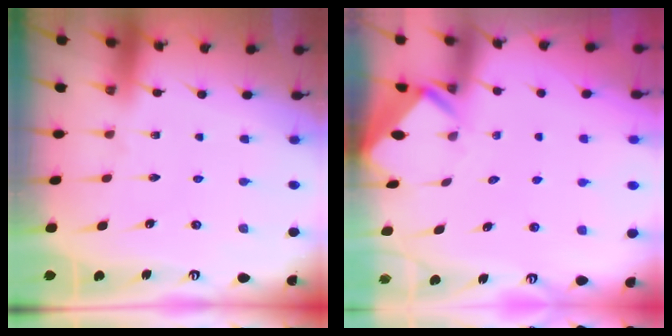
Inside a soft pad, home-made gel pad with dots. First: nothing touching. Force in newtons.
{"total": 2.9, "press": 2.9, "slide": 0.2}